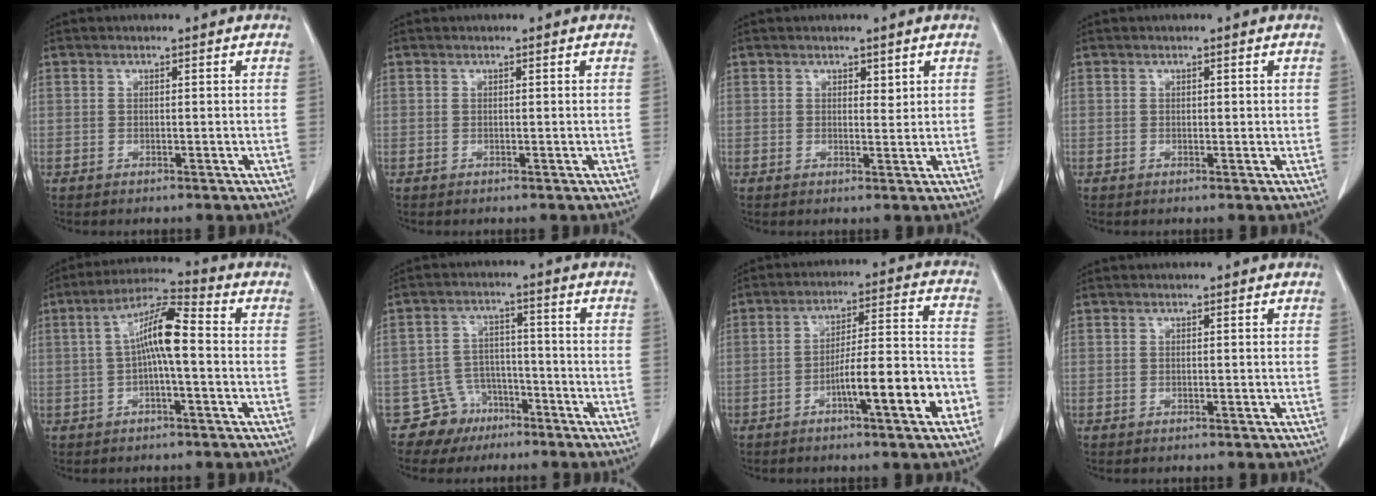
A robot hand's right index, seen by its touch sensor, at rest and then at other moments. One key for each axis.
{"total": 0.0}
{"total": 1.3, "fx": 0.8, "fy": 0.8, "fz": 0.7, "tx": -0.005, "ty": -0.006, "tz": 0.012}
{"total": 0.7, "fx": 0.2, "fy": 0.4, "fz": 0.5, "tx": -0.001, "ty": 0.001, "tz": 0.003}
{"total": 8.1, "fx": 0.0, "fy": 1.2, "fz": 8.0, "tx": -0.151, "ty": 0.026, "tz": -0.005}
{"total": 6.3, "fx": -4.0, "fy": 4.9, "fz": -0.3, "tx": 0.014, "ty": 0.018, "tz": -0.064}
{"total": 12.1, "fx": -5.3, "fy": 0.8, "fz": 10.9, "tx": -0.162, "ty": 0.016, "tz": -0.078}
{"total": 0.0}